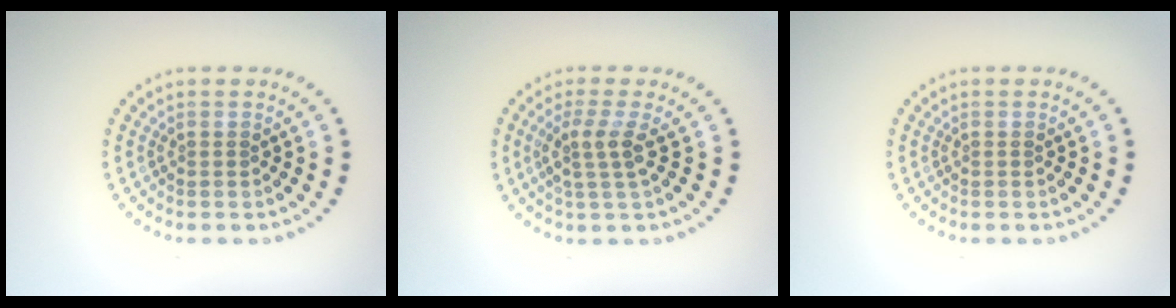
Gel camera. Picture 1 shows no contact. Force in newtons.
{"total": 2.5, "press": 2.0, "slide": 1.6}
{"total": 0.0}